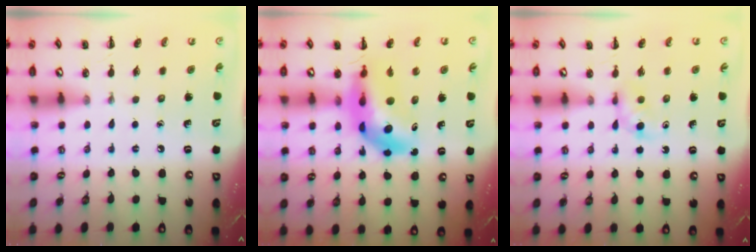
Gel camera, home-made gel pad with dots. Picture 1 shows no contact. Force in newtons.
{"total": 10.2, "press": 9.8, "slide": 2.8}
{"total": 2.9, "press": 2.6, "slide": 1.2}